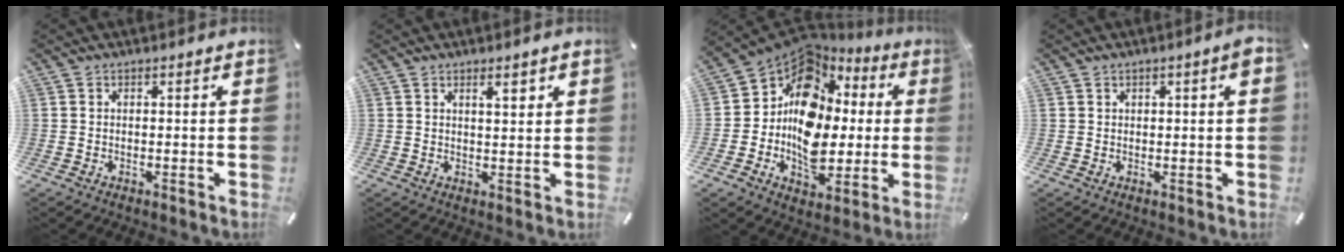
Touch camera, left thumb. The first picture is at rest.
{"total": 3.4, "force": [2.1, 1.2, 2.4], "torque": [-0.034, -0.005, 0.033]}
{"total": 15.1, "force": [0.2, 12.4, 8.7], "torque": [-0.166, -0.031, 0.004]}
{"total": 2.3, "force": [0.9, 0.8, 2.0], "torque": [-0.031, 0.001, 0.012]}